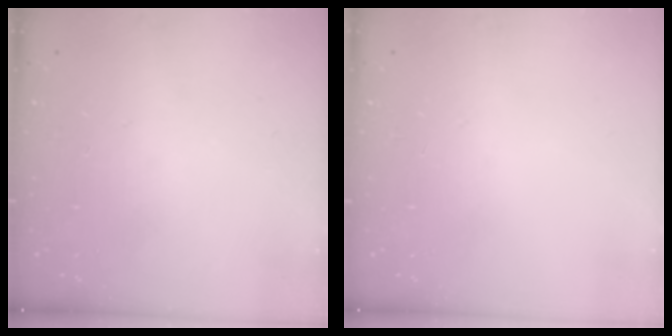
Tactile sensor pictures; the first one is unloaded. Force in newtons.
{"total": 0.0}